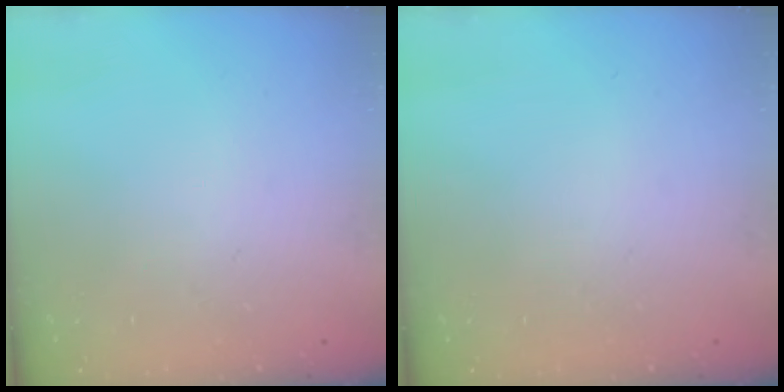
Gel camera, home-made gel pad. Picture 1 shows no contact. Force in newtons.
{"total": 0.0}